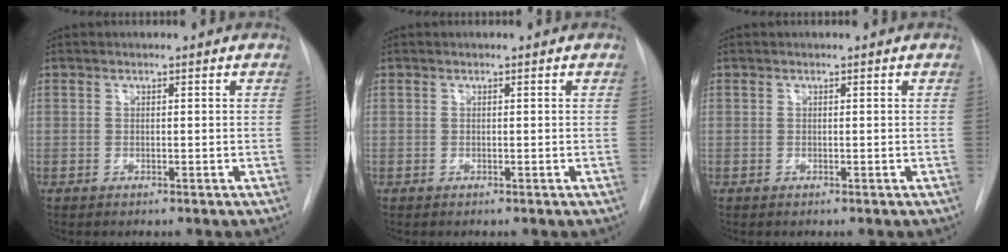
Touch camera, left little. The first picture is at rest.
{"total": 0.0}
{"total": 0.0}